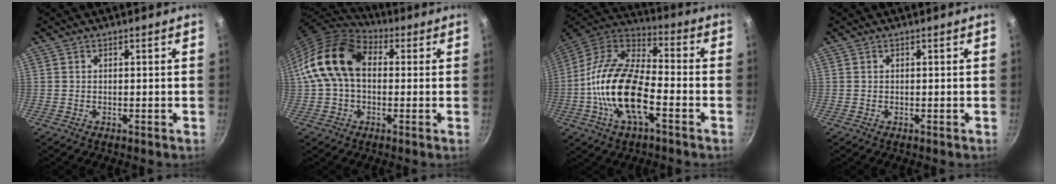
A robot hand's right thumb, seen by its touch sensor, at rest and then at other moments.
{"total": 14.5, "force": [1.5, 10.1, 10.4], "torque": [-0.169, 0.028, 0.009]}
{"total": 19.8, "force": [-5.4, 9.4, 16.5], "torque": [-0.306, 0.040, -0.118]}
{"total": 0.0}